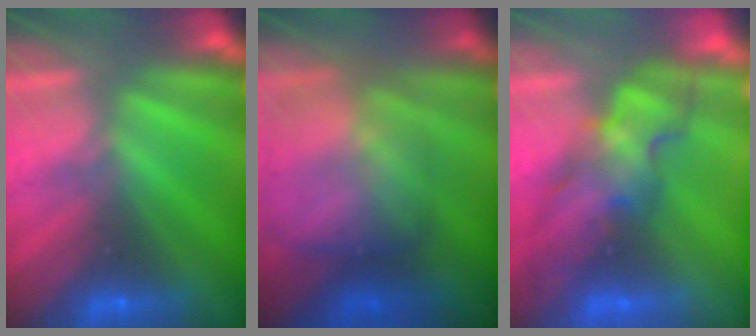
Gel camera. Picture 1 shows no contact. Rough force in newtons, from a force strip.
{"total": 9.5}
{"total": 3.6}